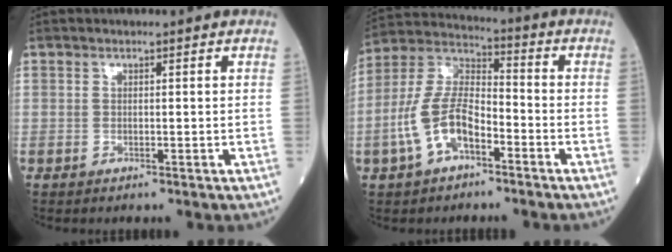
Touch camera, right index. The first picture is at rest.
{"total": 11.2, "force": [-4.5, 4.9, 8.9], "torque": [-0.206, 0.016, -0.088]}